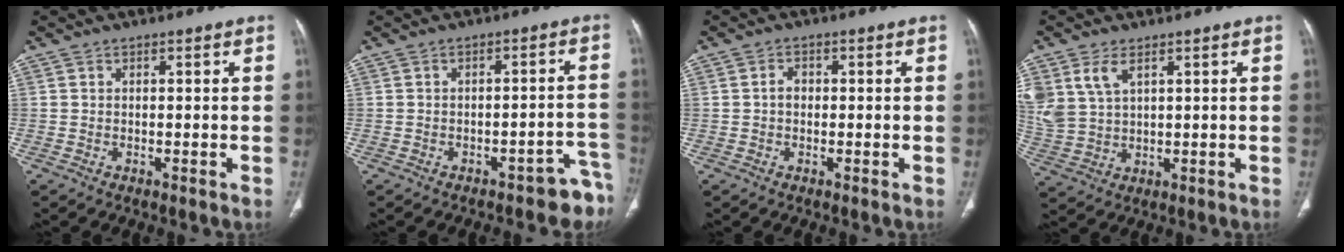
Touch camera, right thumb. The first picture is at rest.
{"total": 7.5, "force": [-5.4, 3.1, 4.2], "torque": [-0.016, 0.054, -0.068]}
{"total": 2.0, "force": [-0.2, 1.7, 1.1], "torque": [-0.011, 0.007, -0.006]}
{"total": 8.6, "force": [4.0, 5.3, 5.5], "torque": [-0.126, -0.003, 0.093]}